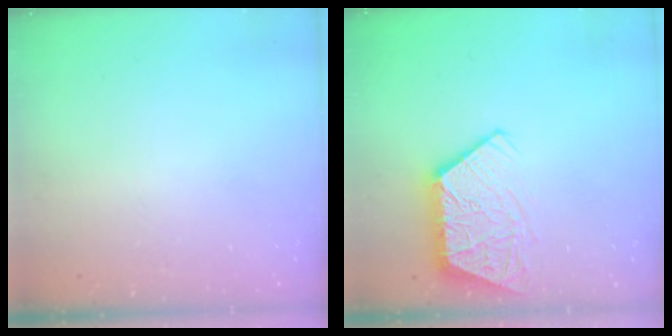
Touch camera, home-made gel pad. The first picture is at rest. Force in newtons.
{"total": 11.2, "press": 11.2, "slide": 1.0}